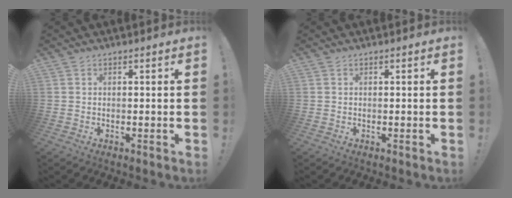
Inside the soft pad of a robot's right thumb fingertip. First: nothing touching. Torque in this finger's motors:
{"motor_torque": [-0.02, 0.02, 0.03, 0.03, 0.01]}